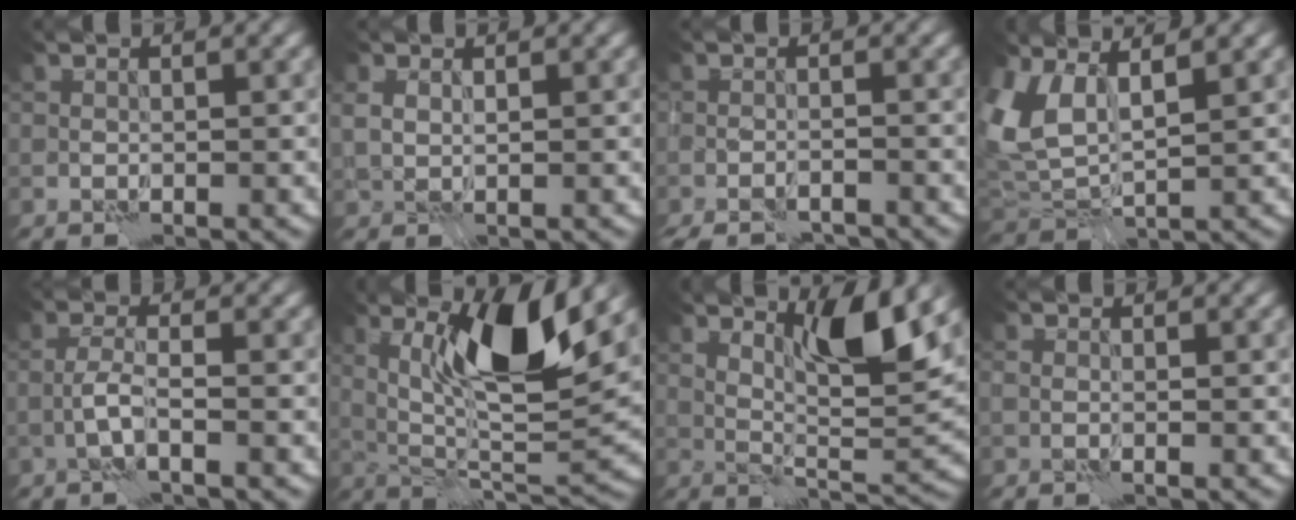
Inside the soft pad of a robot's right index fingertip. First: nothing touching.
{"total": 1.2, "force": [1.2, 0.2, 0.1], "torque": [-0.007, -0.002, 0.029]}
{"total": 3.8, "force": [-3.5, 0.7, 1.4], "torque": [-0.022, -0.003, -0.052]}
{"total": 5.5, "force": [3.2, 2.5, 3.6], "torque": [-0.097, -0.006, 0.063]}
{"total": 1.3, "force": [-0.5, -0.5, 1.2], "torque": [-0.028, 0.006, -0.013]}
{"total": 9.3, "force": [4.1, 1.4, 8.3], "torque": [-0.139, -0.012, 0.080]}
{"total": 5.9, "force": [3.7, 0.5, 4.5], "torque": [-0.079, -0.009, 0.069]}
{"total": 0.7, "force": [0.3, -0.5, -0.4], "torque": [0.004, -0.001, 0.007]}